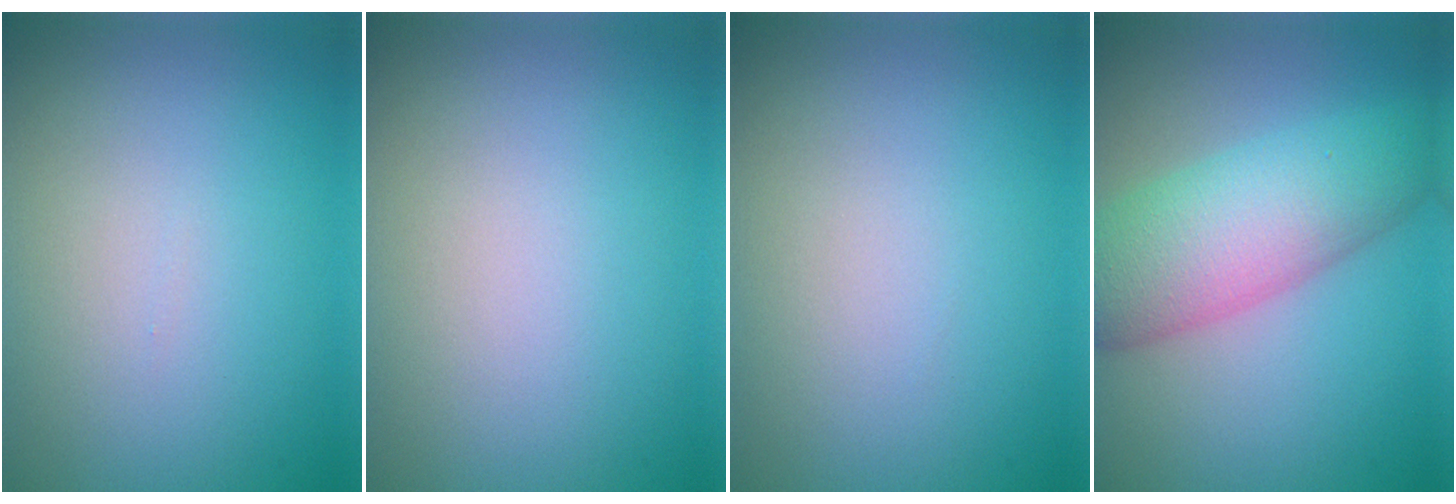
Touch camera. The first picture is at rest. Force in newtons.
{"total": 0.0}
{"total": 0.0}
{"total": 7.9, "press": 7.9, "slide": 0.1}